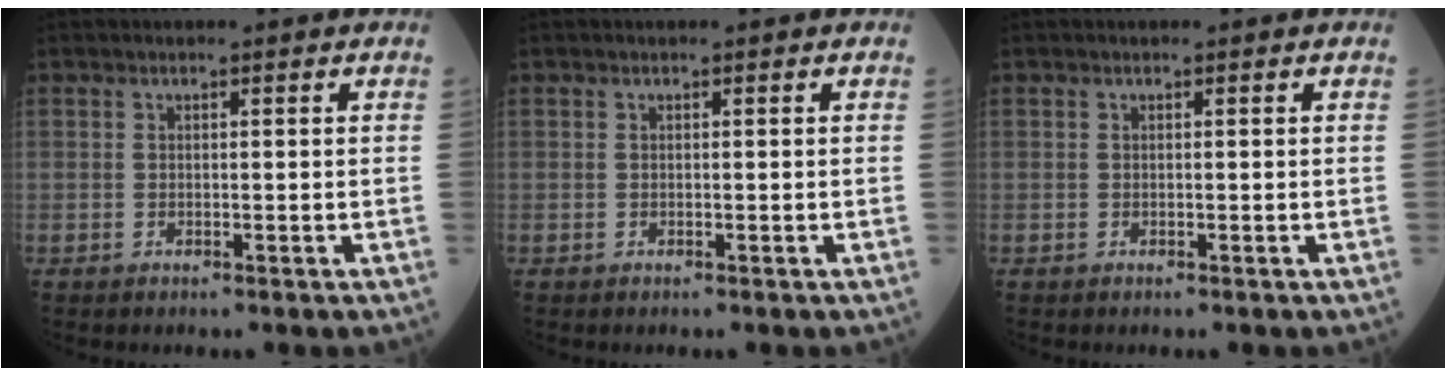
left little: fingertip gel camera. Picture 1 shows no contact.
{"total": 0.0}
{"total": 0.0}